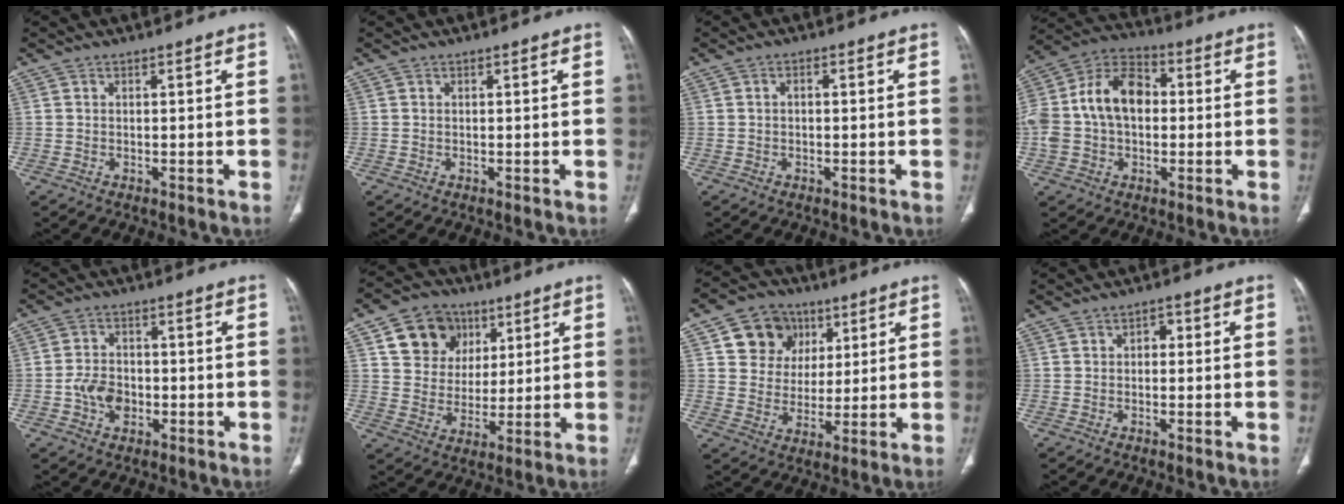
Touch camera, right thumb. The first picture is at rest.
{"total": 0.0}
{"total": 1.1, "force": [0.0, 0.7, 0.8], "torque": [-0.011, 0.004, -0.003]}
{"total": 16.4, "force": [0.6, 11.1, 12.0], "torque": [-0.221, 0.043, 0.005]}
{"total": 6.0, "force": [-1.6, 4.4, 3.8], "torque": [-0.053, 0.014, -0.031]}
{"total": 12.9, "force": [5.7, 10.6, 4.5], "torque": [-0.043, -0.010, 0.102]}
{"total": 11.7, "force": [4.9, 10.0, 3.7], "torque": [-0.024, -0.009, 0.085]}
{"total": 1.9, "force": [0.0, 1.4, 1.3], "torque": [-0.006, 0.007, -0.007]}